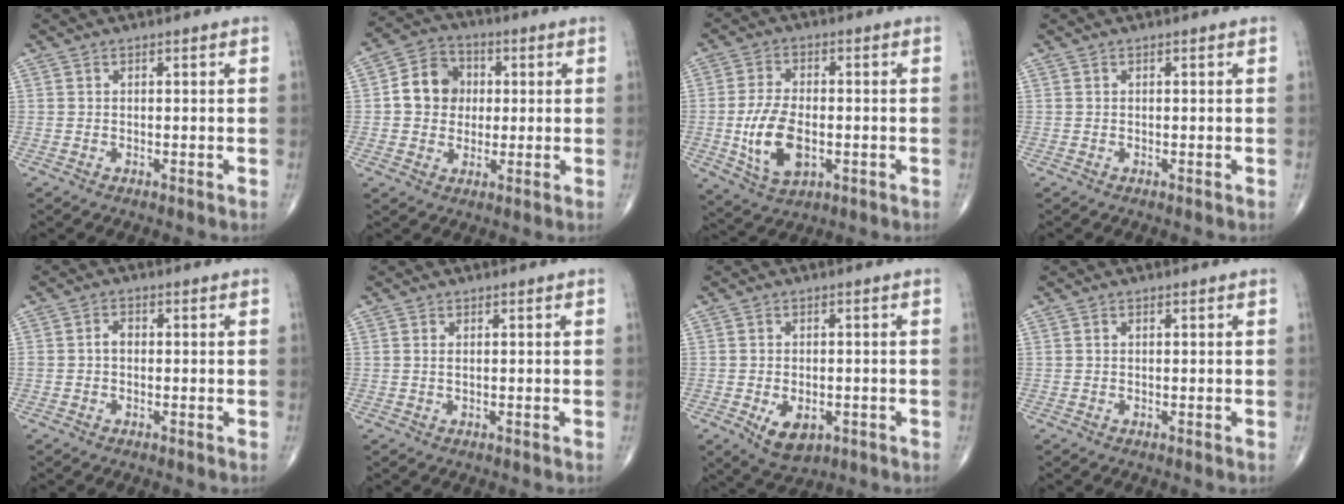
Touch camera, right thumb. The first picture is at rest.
{"total": 9.4, "force": [0.8, 8.1, 4.8], "torque": [-0.053, 0.014, 0.003]}
{"total": 10.9, "force": [-2.0, 6.1, 8.8], "torque": [-0.163, 0.001, -0.028]}
{"total": 0.0}
{"total": 1.9, "force": [-0.1, 1.4, 1.4], "torque": [-0.018, 0.008, -0.005]}
{"total": 0.6, "force": [0.2, 0.2, 0.5], "torque": [-0.013, 0.001, 0.006]}
{"total": 6.3, "force": [-2.2, 3.9, 4.5], "torque": [-0.060, 0.001, -0.021]}
{"total": 0.0}